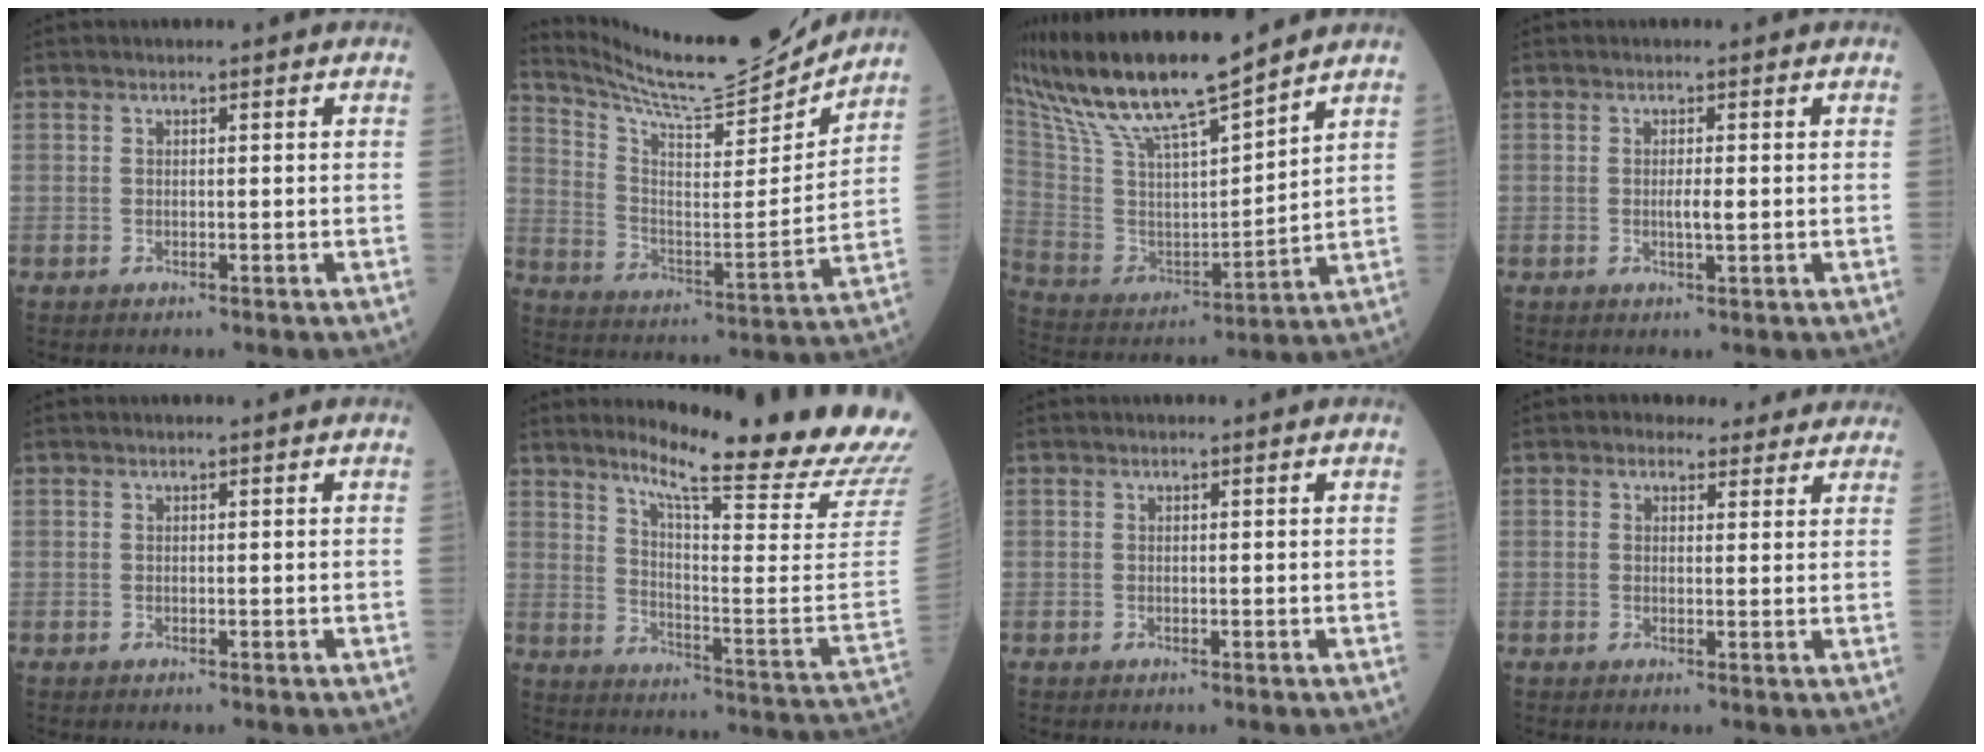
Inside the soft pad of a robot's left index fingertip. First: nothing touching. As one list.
[{"total": 17.6, "force": [16.9, 0.4, 4.9], "torque": [-0.110, -0.040, 0.270]}, {"total": 17.9, "force": [15.1, 1.3, 9.5], "torque": [-0.194, 0.007, 0.290]}, {"total": 1.6, "force": [-0.1, 0.1, 1.6], "torque": [-0.032, -0.002, 0.000]}, {"total": 0.0}, {"total": 23.6, "force": [20.2, -0.9, 12.1], "torque": [-0.188, -0.109, 0.261]}, {"total": 0.0}, {"total": 6.1, "force": [5.3, 2.9, 0.8], "torque": [0.005, 0.011, 0.050]}]